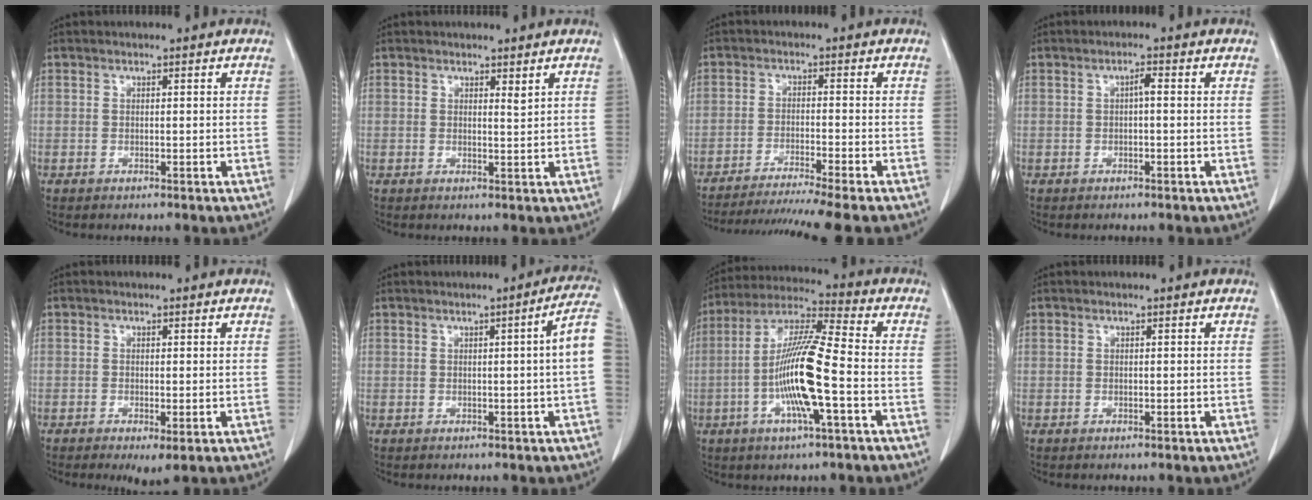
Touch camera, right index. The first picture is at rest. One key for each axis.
{"total": 1.0, "fx": 0.8, "fy": 0.0, "fz": 0.6, "tx": -0.012, "ty": -0.008, "tz": 0.012}
{"total": 12.4, "fx": -10.8, "fy": -2.3, "fz": 5.7, "tx": -0.068, "ty": -0.026, "tz": -0.168}
{"total": 1.4, "fx": 0.0, "fy": 0.3, "fz": 1.4, "tx": -0.023, "ty": 0.005, "tz": 0.000}
{"total": 2.5, "fx": -1.0, "fy": 0.7, "fz": 2.2, "tx": -0.031, "ty": -0.006, "tz": -0.011}
{"total": 5.3, "fx": 0.2, "fy": -0.8, "fz": 5.2, "tx": -0.059, "ty": 0.005, "tz": 0.001}
{"total": 13.6, "fx": -3.2, "fy": 0.7, "fz": 13.2, "tx": -0.260, "ty": 0.001, "tz": -0.067}
{"total": 0.0}